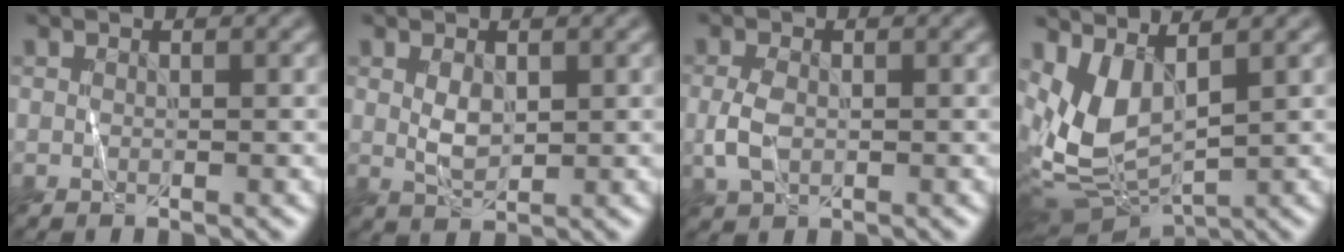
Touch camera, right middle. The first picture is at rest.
{"total": 1.7, "force": [0.5, 1.0, 1.3], "torque": [-0.035, -0.001, 0.016]}
{"total": 2.2, "force": [-0.2, 1.5, 1.6], "torque": [-0.047, -0.002, 0.000]}
{"total": 4.9, "force": [1.5, 2.4, 4.0], "torque": [-0.108, -0.015, 0.039]}